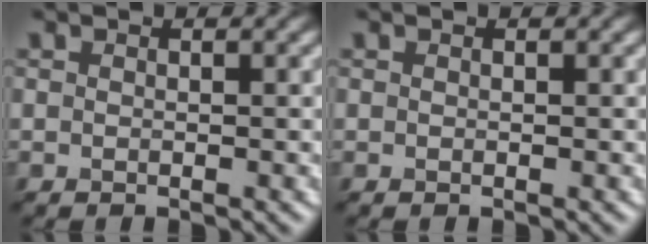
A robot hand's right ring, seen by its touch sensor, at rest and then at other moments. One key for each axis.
{"total": 0.0}